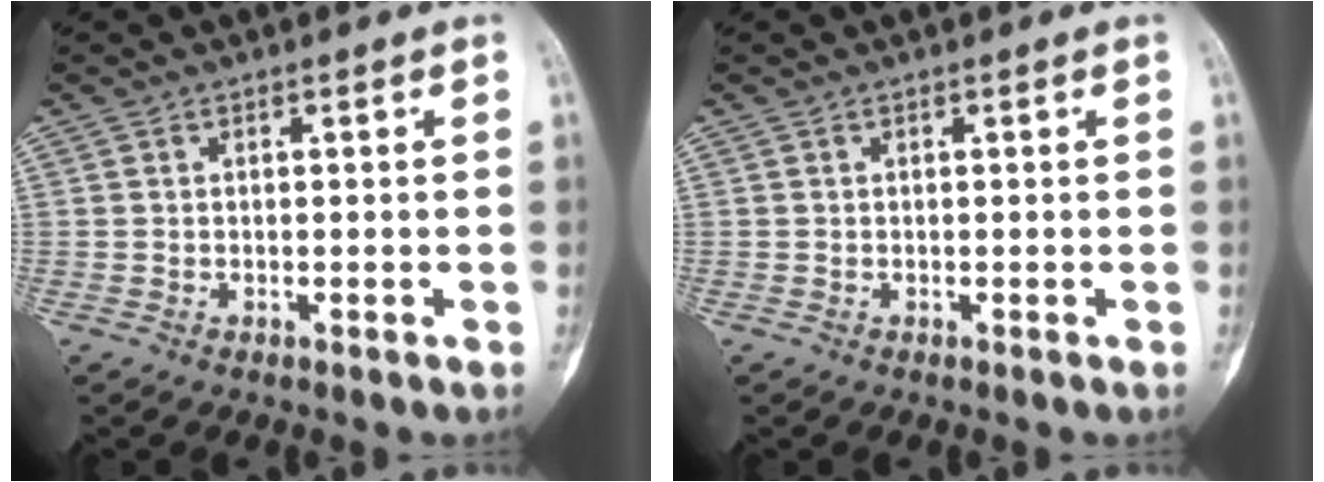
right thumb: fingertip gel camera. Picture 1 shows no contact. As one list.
[{"total": 0.0}]